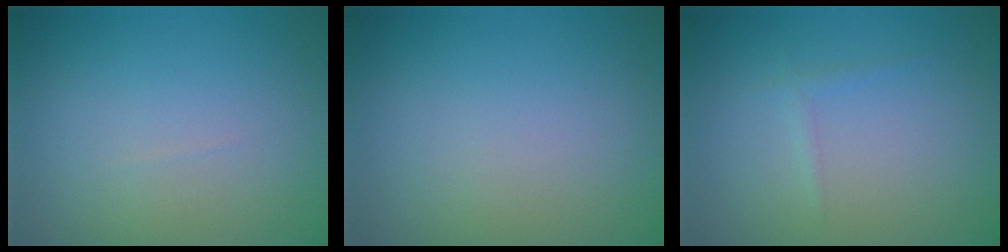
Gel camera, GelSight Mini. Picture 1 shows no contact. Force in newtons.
{"total": 0.0}
{"total": 0.8, "press": 0.8, "slide": 0.1}